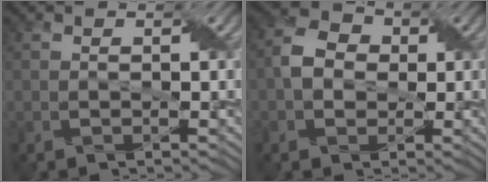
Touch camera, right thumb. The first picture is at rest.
{"total": 4.4, "force": [0.0, 3.7, 2.4], "torque": [-0.054, 0.009, -0.009]}